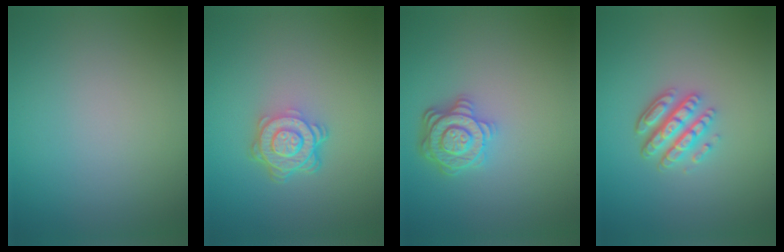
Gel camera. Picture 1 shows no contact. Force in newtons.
{"total": 4.5, "press": 3.2, "slide": 3.1}
{"total": 3.8, "press": 3.2, "slide": 1.9}
{"total": 4.3, "press": 3.3, "slide": 2.7}